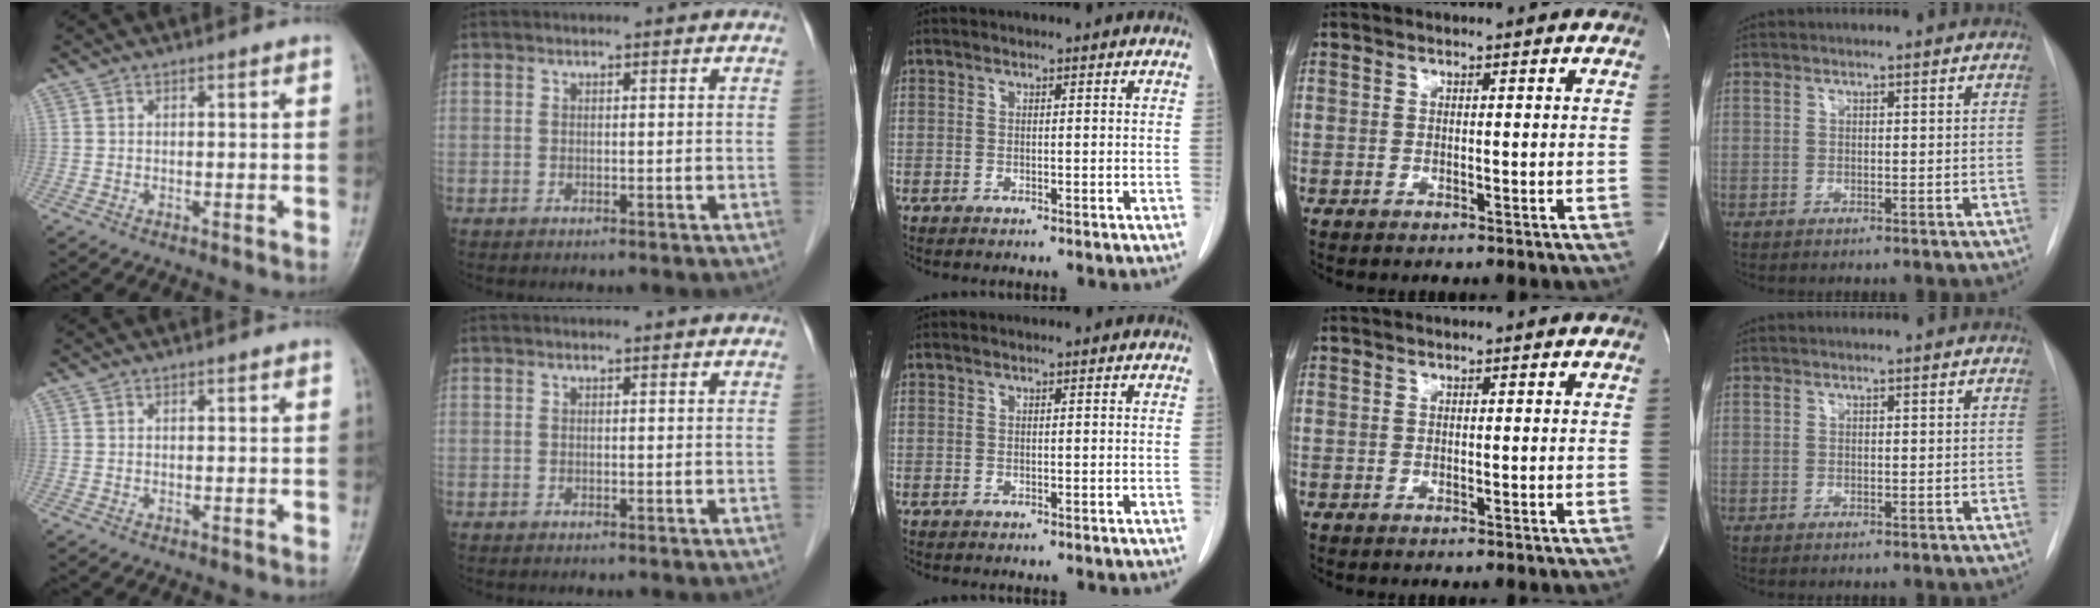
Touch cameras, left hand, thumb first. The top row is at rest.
{}